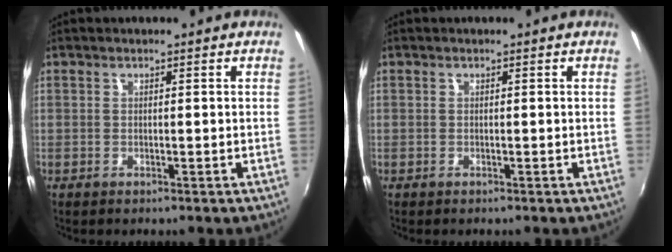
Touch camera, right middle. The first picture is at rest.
{"total": 0.0}